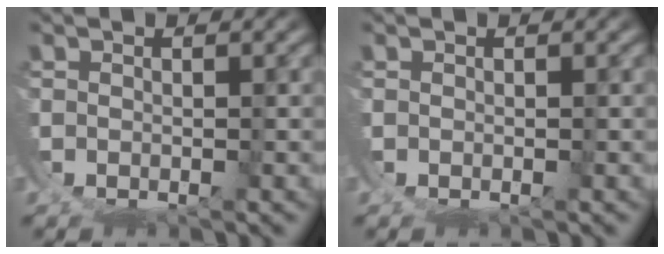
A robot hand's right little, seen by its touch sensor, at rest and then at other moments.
{"total": 0.0}